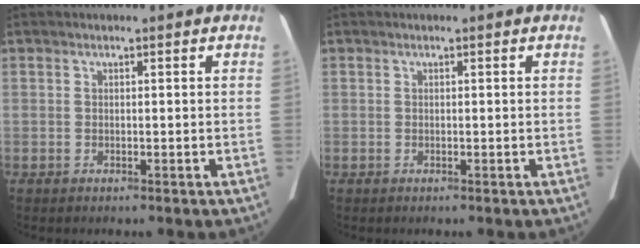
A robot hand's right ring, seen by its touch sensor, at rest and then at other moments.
{"total": 0.0}